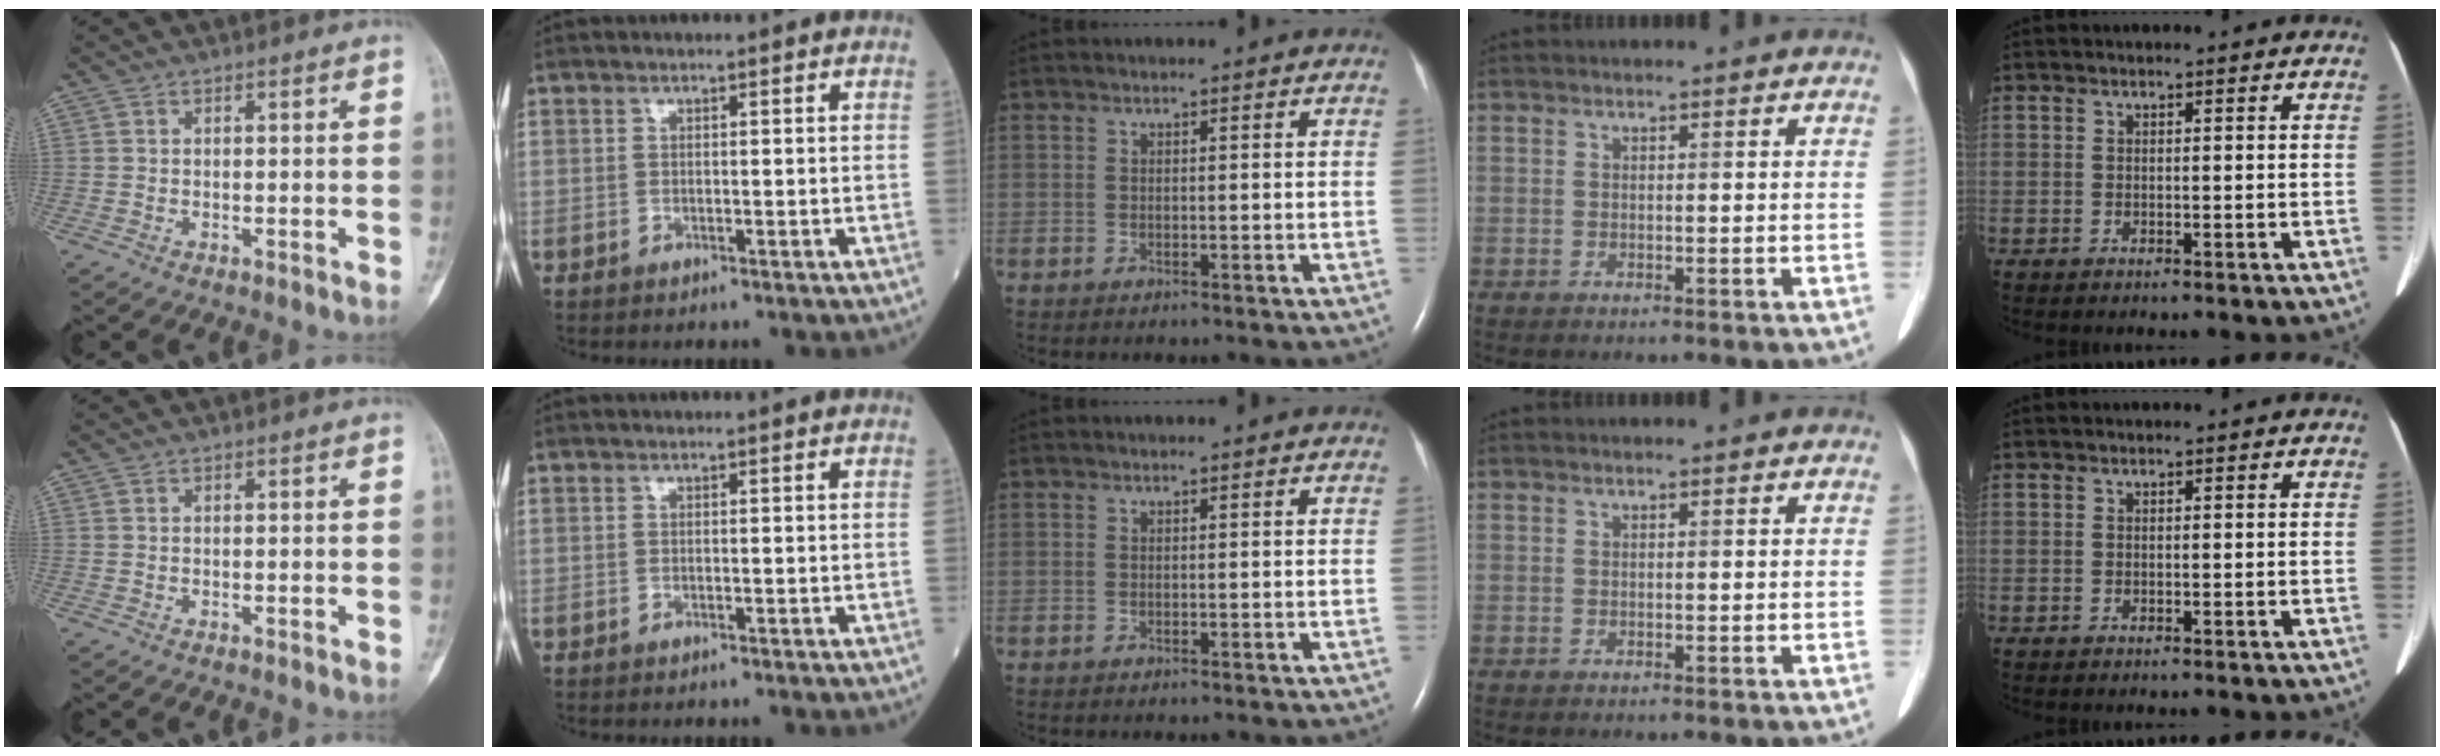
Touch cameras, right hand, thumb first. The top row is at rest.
{}